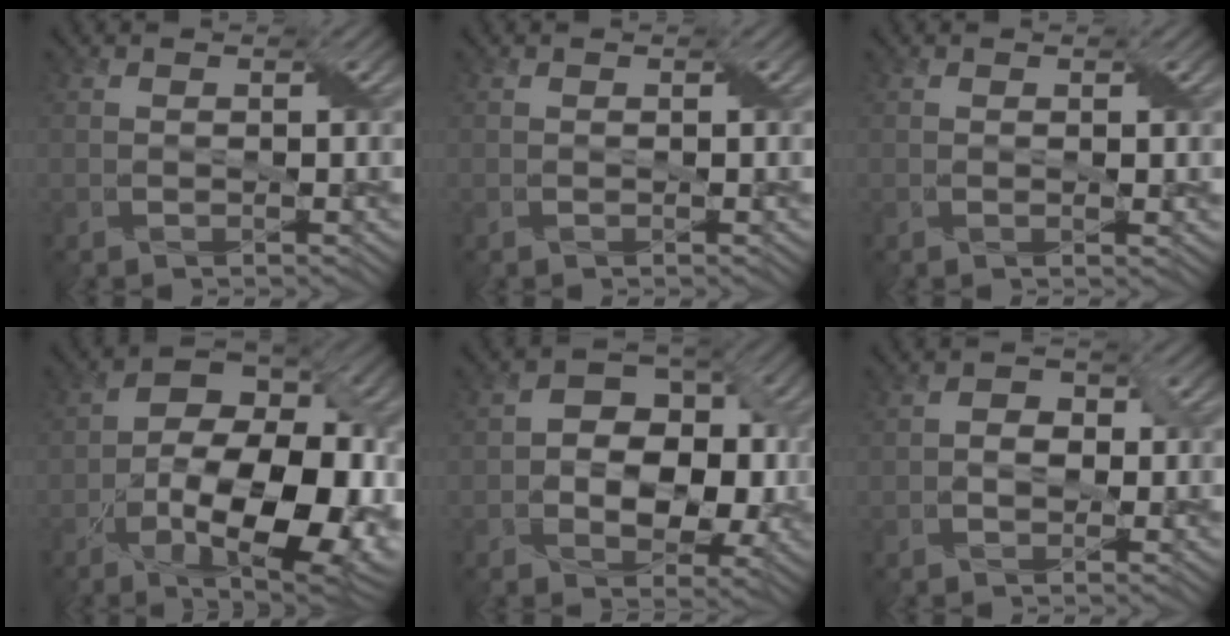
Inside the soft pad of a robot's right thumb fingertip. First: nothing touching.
{"total": 0.0}
{"total": 0.8, "force": [0.2, 0.2, 0.7], "torque": [-0.012, -0.002, 0.003]}
{"total": 16.9, "force": [-5.5, 8.6, 13.4], "torque": [-0.205, -0.010, -0.095]}
{"total": 9.4, "force": [-0.3, 6.6, 6.6], "torque": [-0.097, 0.001, -0.016]}
{"total": 2.3, "force": [-0.3, 1.7, 1.5], "torque": [-0.027, 0.001, -0.009]}